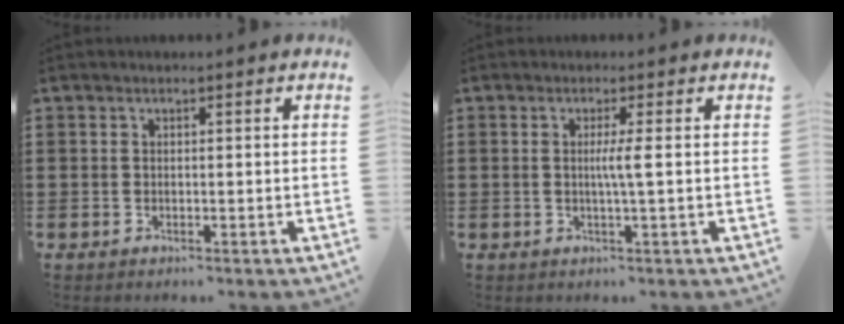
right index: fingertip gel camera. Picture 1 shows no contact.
{"total": 2.8, "force": [0.1, -0.4, 2.7], "torque": [-0.050, -0.007, -0.003]}